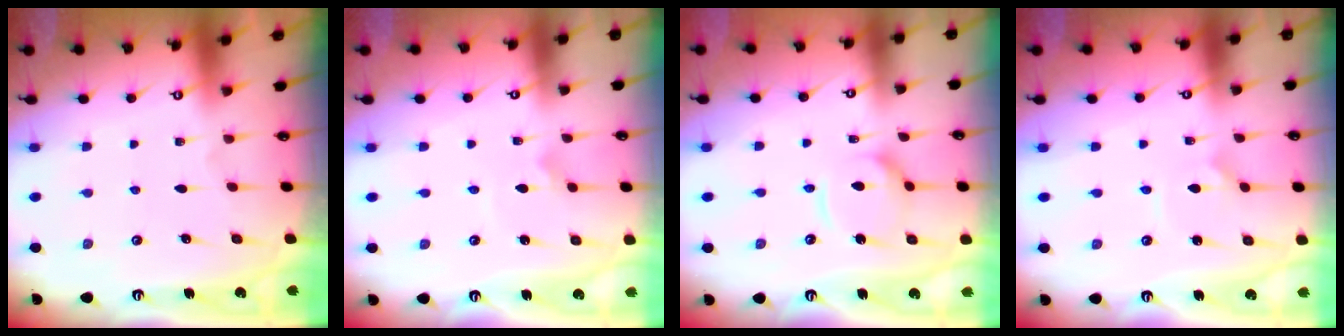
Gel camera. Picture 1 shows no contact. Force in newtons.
{"total": 1.5, "press": 1.5, "slide": 0.0}
{"total": 10.8, "press": 10.7, "slide": 1.2}
{"total": 2.1, "press": 2.1, "slide": 0.5}